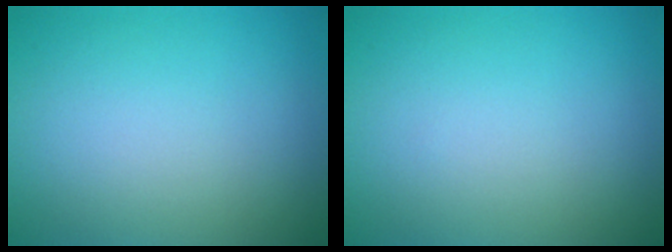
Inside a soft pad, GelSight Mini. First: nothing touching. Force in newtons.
{"total": 0.0}